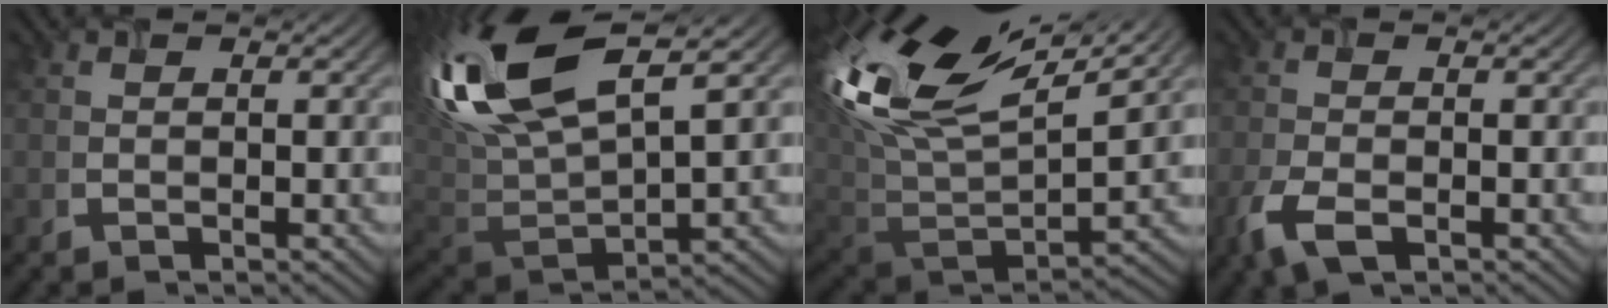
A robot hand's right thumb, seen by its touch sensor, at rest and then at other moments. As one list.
[{"total": 17.1, "force": [6.3, 7.4, 14.0], "torque": [-0.329, 0.018, 0.115]}, {"total": 17.8, "force": [8.5, 8.6, 13.0], "torque": [-0.321, 0.029, 0.151]}, {"total": 4.5, "force": [-2.3, 2.2, 3.2], "torque": [-0.080, -0.011, -0.049]}]